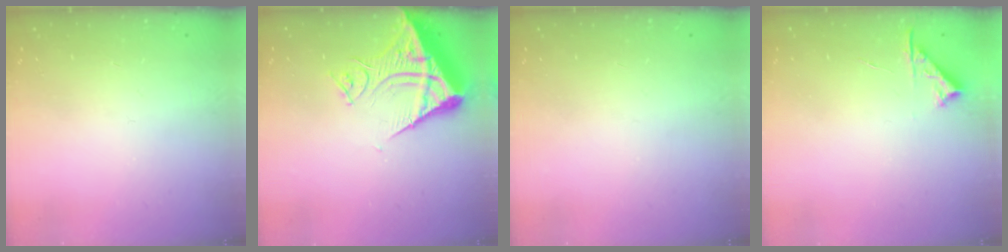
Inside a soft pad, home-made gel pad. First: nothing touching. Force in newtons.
{"total": 13.5, "press": 13.3, "slide": 1.8}
{"total": 0.0}
{"total": 4.7, "press": 4.6, "slide": 0.6}